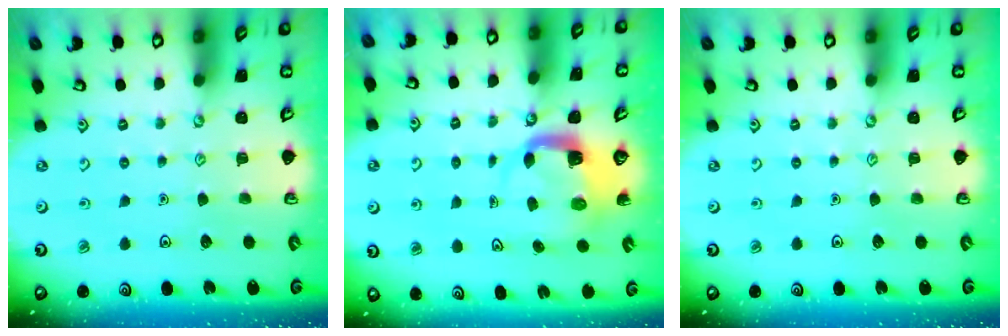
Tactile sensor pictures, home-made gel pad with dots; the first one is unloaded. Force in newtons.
{"total": 4.0, "press": 3.9, "slide": 0.5}
{"total": 0.0}